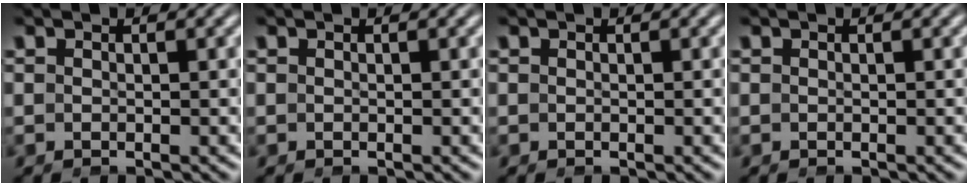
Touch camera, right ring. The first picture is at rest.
{"total": 0.0}
{"total": 0.0}
{"total": 0.0}